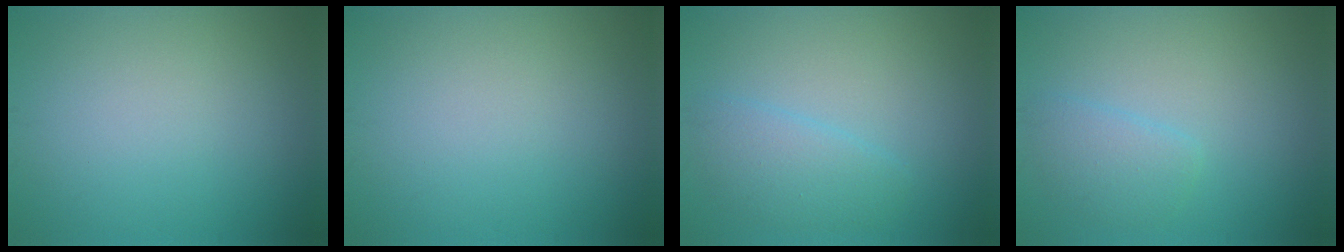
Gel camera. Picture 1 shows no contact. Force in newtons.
{"total": 0.0}
{"total": 2.7, "press": 2.7, "slide": 0.1}
{"total": 2.2, "press": 2.1, "slide": 0.2}